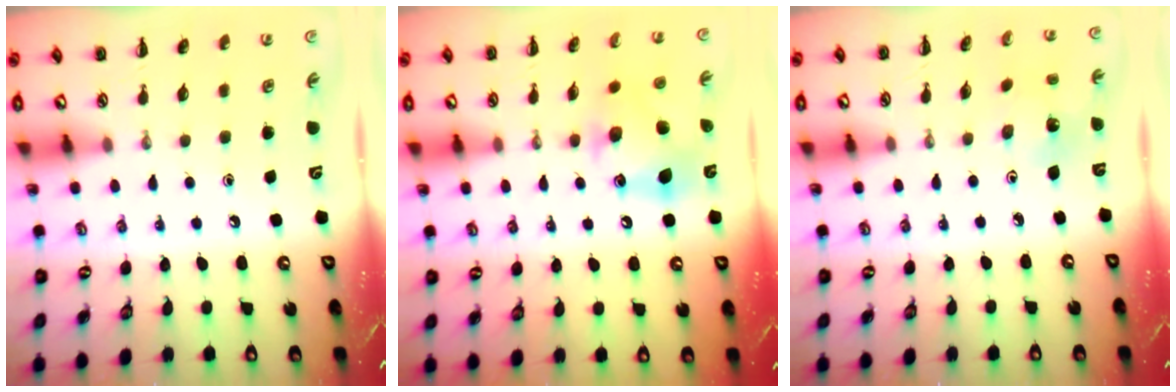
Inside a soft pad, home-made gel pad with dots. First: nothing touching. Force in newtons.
{"total": 11.4, "press": 11.3, "slide": 1.7}
{"total": 2.1, "press": 2.0, "slide": 0.7}